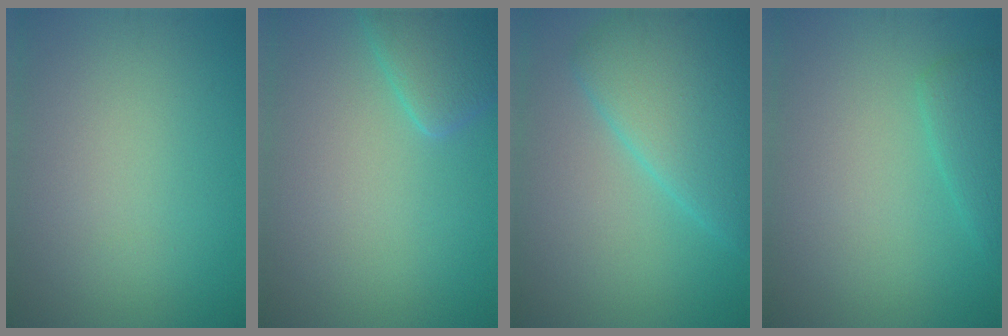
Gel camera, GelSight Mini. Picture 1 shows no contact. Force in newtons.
{"total": 3.1, "press": 3.1, "slide": 0.2}
{"total": 7.2, "press": 7.2, "slide": 0.3}
{"total": 2.2, "press": 2.1, "slide": 0.2}